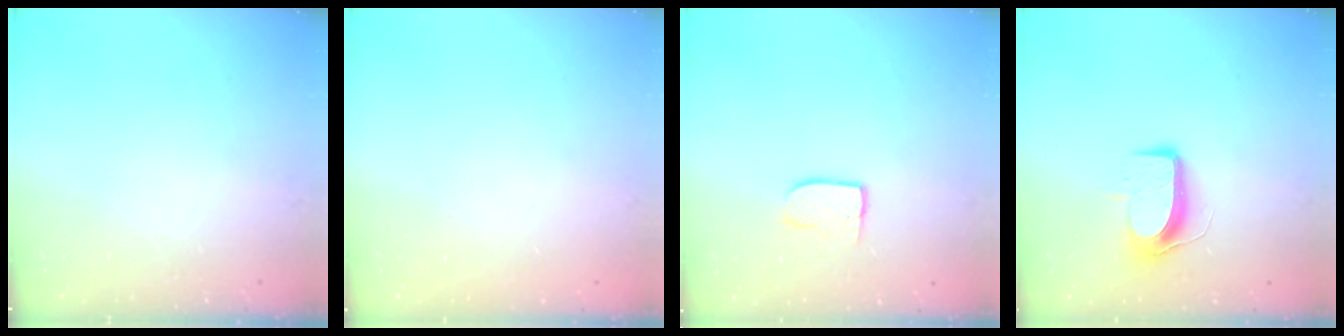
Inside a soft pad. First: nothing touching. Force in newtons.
{"total": 0.0}
{"total": 6.9, "press": 6.9, "slide": 0.2}
{"total": 9.4, "press": 9.4, "slide": 0.3}